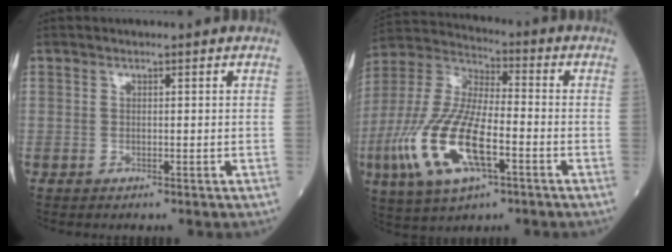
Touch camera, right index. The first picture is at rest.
{"total": 17.0, "force": [-5.7, 5.8, 14.9], "torque": [-0.335, -0.010, -0.103]}